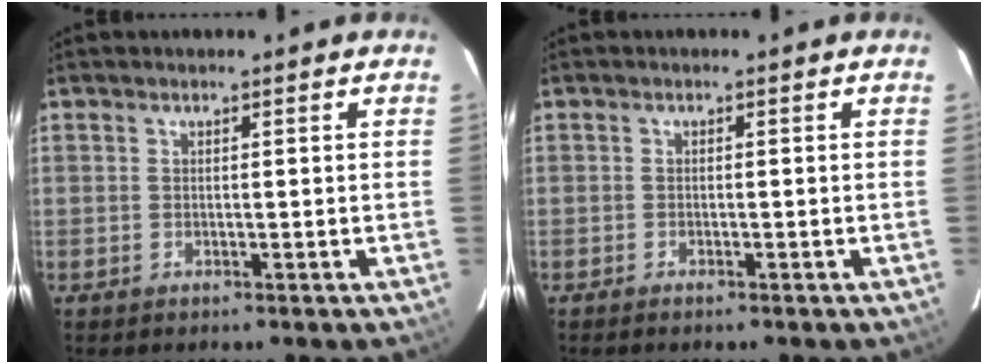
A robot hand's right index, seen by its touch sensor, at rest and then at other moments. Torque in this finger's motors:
{"motor_torque": [0.04, -0.03, 0.07, 0.01]}